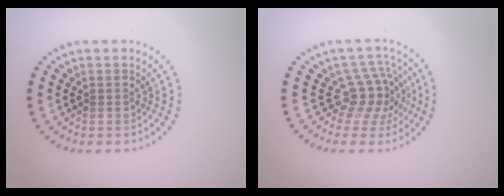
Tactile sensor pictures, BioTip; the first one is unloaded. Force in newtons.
{"total": 3.7, "press": 2.7, "slide": 2.5}